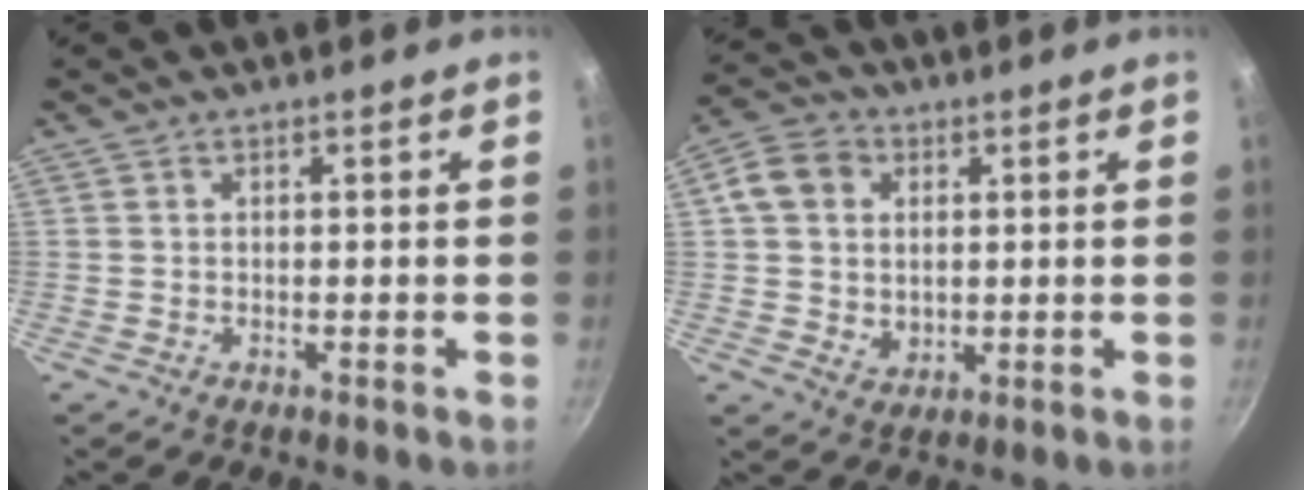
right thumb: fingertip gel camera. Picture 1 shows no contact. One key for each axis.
{"total": 9.4, "fx": 2.1, "fy": 7.9, "fz": 4.7, "tx": -0.058, "ty": -0.006, "tz": 0.031}